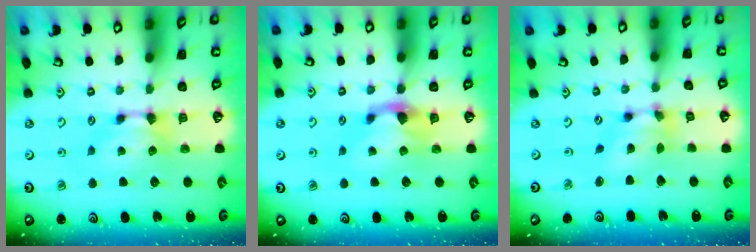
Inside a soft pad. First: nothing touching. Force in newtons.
{"total": 1.5, "press": 0.4, "slide": 1.4}
{"total": 5.5, "press": 5.1, "slide": 2.1}